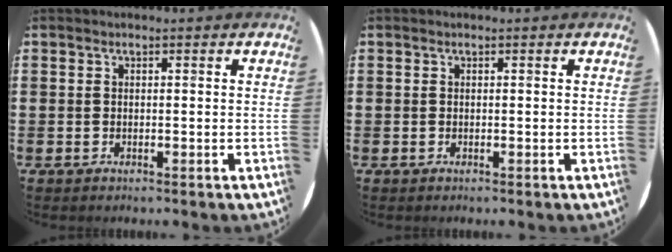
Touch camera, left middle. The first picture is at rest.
{"total": 0.0}